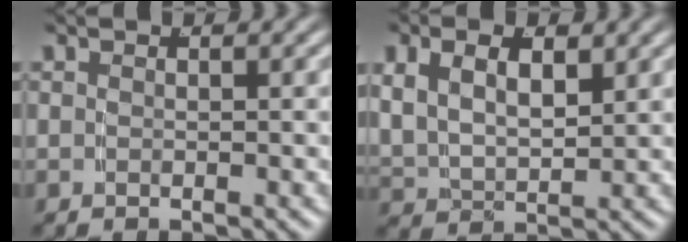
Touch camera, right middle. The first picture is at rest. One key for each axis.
{"total": 7.0, "fx": 1.5, "fy": 5.4, "fz": 4.2, "tx": -0.080, "ty": 0.002, "tz": 0.021}